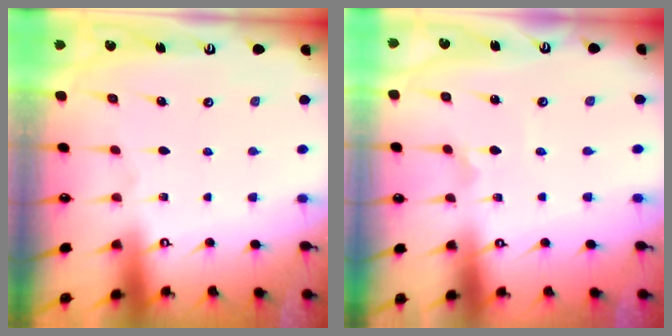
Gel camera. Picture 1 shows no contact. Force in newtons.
{"total": 0.8, "press": 0.8, "slide": 0.2}